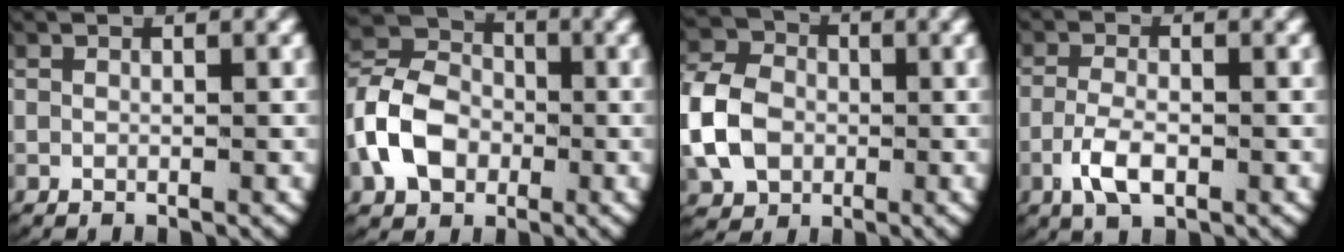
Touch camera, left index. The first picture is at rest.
{"total": 8.3, "force": [-0.1, 7.1, 4.3], "torque": [-0.098, -0.006, -0.008]}
{"total": 6.7, "force": [-0.4, 5.7, 3.6], "torque": [-0.079, -0.005, -0.008]}
{"total": 3.4, "force": [-1.5, 1.5, 2.6], "torque": [-0.062, -0.013, -0.023]}